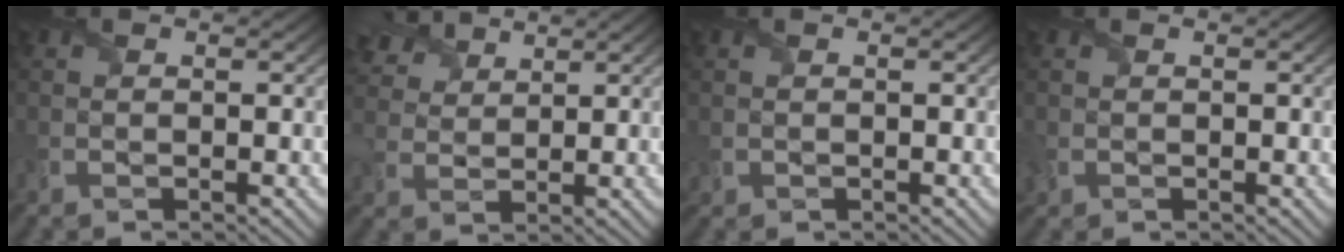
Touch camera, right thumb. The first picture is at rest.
{"total": 5.9, "force": [4.5, 2.9, 2.5], "torque": [-0.069, 0.018, 0.088]}
{"total": 0.6, "force": [0.0, 0.6, 0.1], "torque": [-0.007, -0.004, 0.002]}
{"total": 1.3, "force": [0.0, 1.3, 0.5], "torque": [-0.021, -0.004, -0.003]}